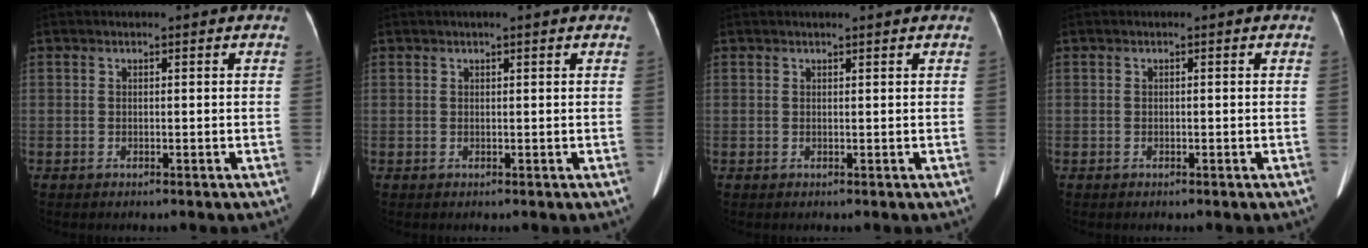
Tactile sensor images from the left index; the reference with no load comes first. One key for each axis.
{"total": 1.5, "fx": 1.1, "fy": 0.0, "fz": 1.0, "tx": -0.016, "ty": 0.018, "tz": 0.018}
{"total": 2.1, "fx": 1.9, "fy": 0.1, "fz": 0.9, "tx": -0.012, "ty": 0.015, "tz": 0.024}
{"total": 0.0}